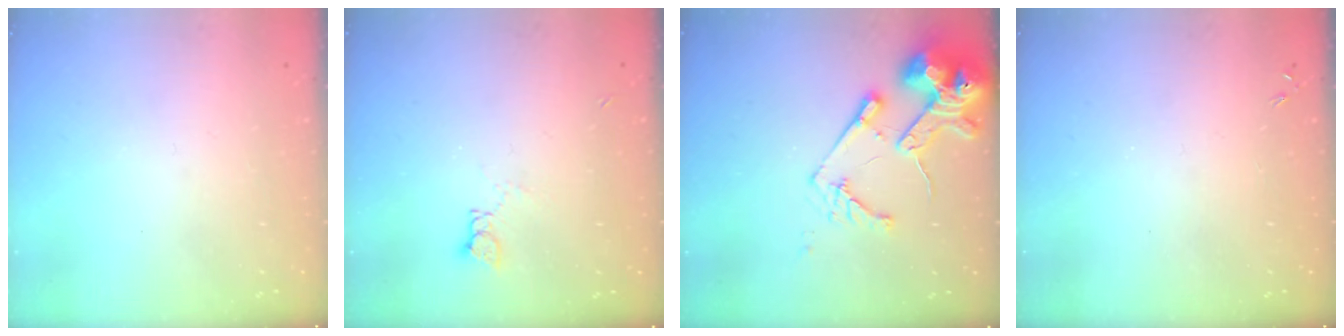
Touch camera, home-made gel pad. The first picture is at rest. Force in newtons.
{"total": 3.8, "press": 3.7, "slide": 0.5}
{"total": 15.5, "press": 15.4, "slide": 2.1}
{"total": 0.0}